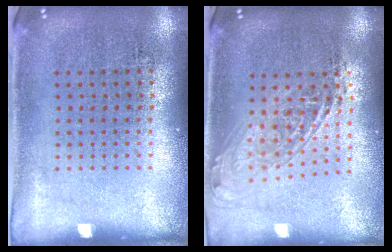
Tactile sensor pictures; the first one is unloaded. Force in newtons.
{"total": 1.6, "press": 1.3, "slide": 1.0}